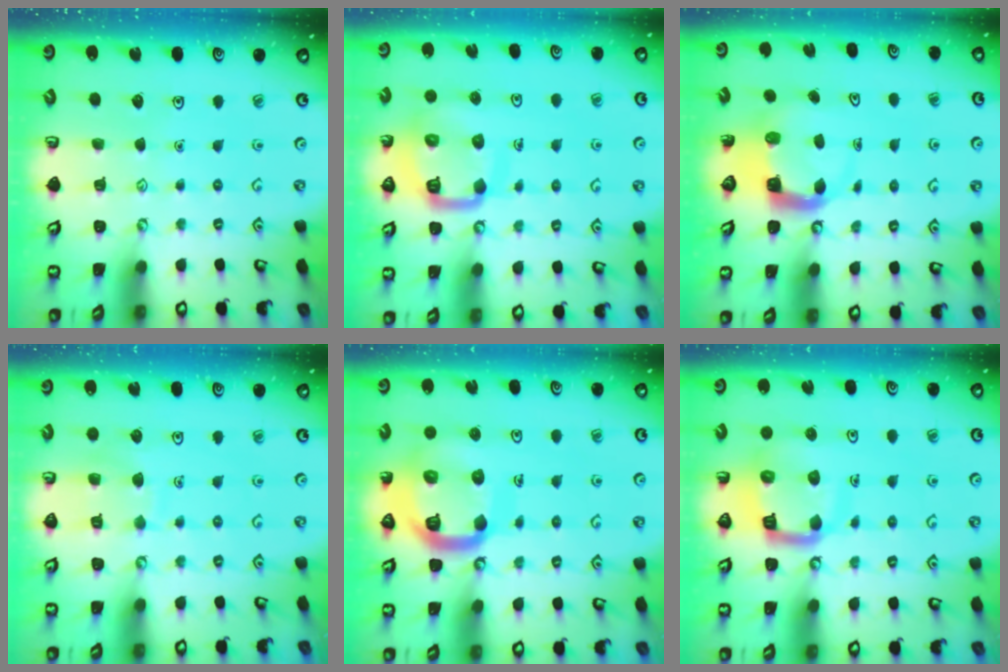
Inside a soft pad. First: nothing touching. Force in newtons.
{"total": 12.6, "press": 12.5, "slide": 1.4}
{"total": 4.8, "press": 4.8, "slide": 0.4}
{"total": 7.3, "press": 7.2, "slide": 0.8}
{"total": 17.4, "press": 17.3, "slide": 1.9}
{"total": 11.0, "press": 10.9, "slide": 1.3}